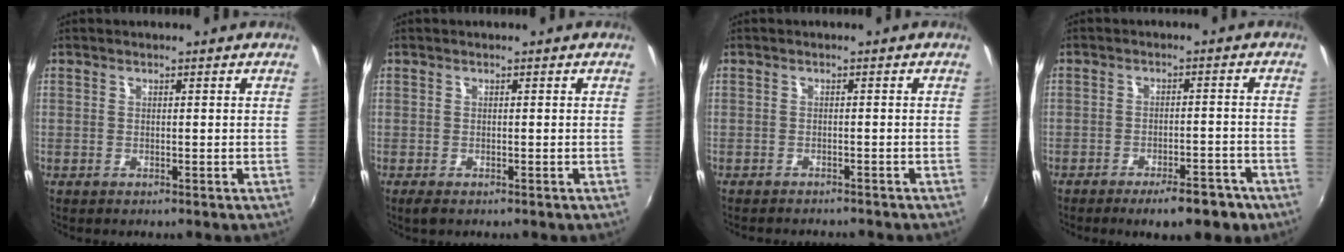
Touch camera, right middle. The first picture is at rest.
{"total": 1.4, "force": [-0.9, 0.6, 0.9], "torque": [-0.018, -0.007, -0.016]}
{"total": 4.8, "force": [-4.4, 0.9, 1.6], "torque": [-0.041, -0.012, -0.063]}
{"total": 7.5, "force": [-5.4, 2.4, 4.6], "torque": [-0.076, 0.004, -0.065]}